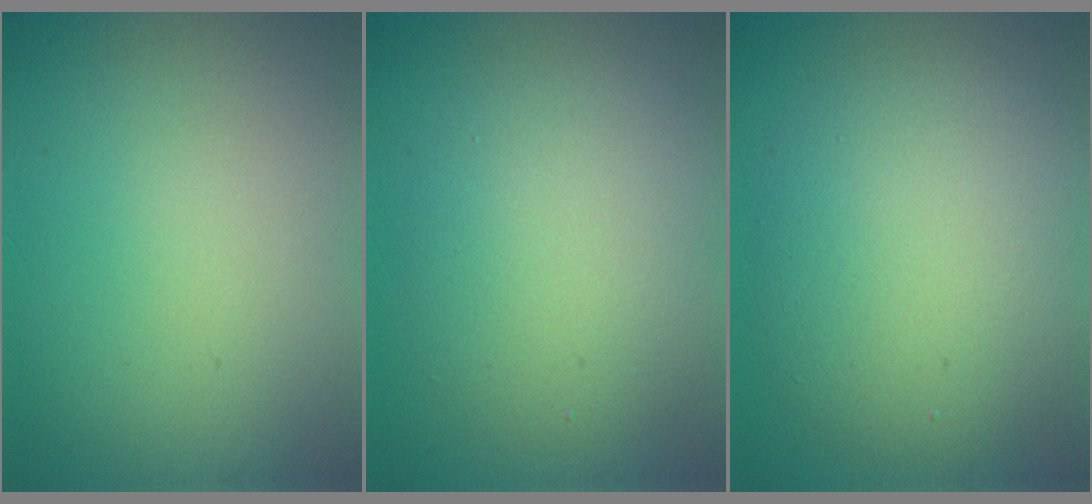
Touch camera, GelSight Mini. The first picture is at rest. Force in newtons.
{"total": 5.7, "press": 5.7, "slide": 0.2}
{"total": 7.5, "press": 7.5, "slide": 0.2}